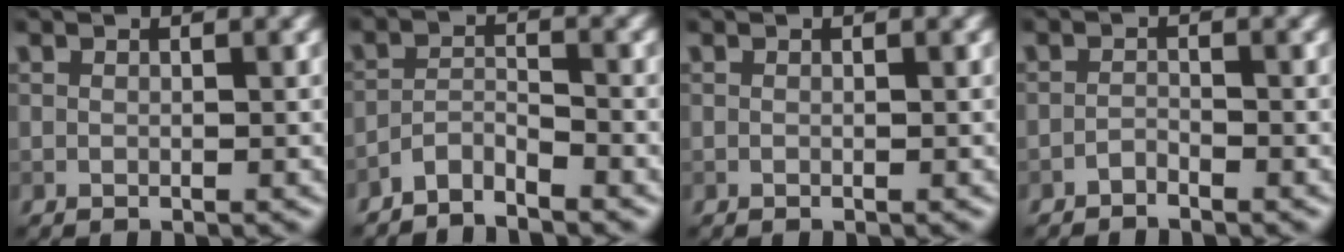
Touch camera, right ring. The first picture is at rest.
{"total": 2.4, "force": [-2.3, 0.3, 0.7], "torque": [-0.011, 0.006, -0.049]}
{"total": 0.0}
{"total": 0.9, "force": [-0.9, 0.2, 0.2], "torque": [-0.003, 0.002, -0.019]}